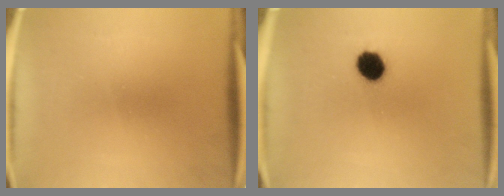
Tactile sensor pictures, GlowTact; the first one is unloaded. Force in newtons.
{"total": 6.6}